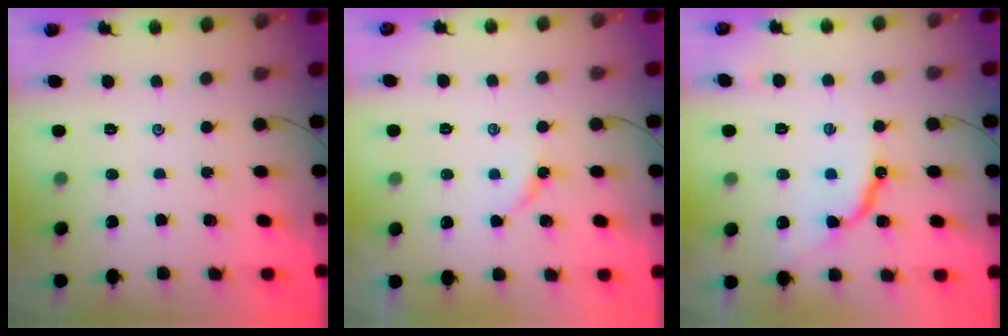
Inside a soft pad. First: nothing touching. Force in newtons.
{"total": 3.0, "press": 2.9, "slide": 0.3}
{"total": 9.3, "press": 9.3, "slide": 0.9}